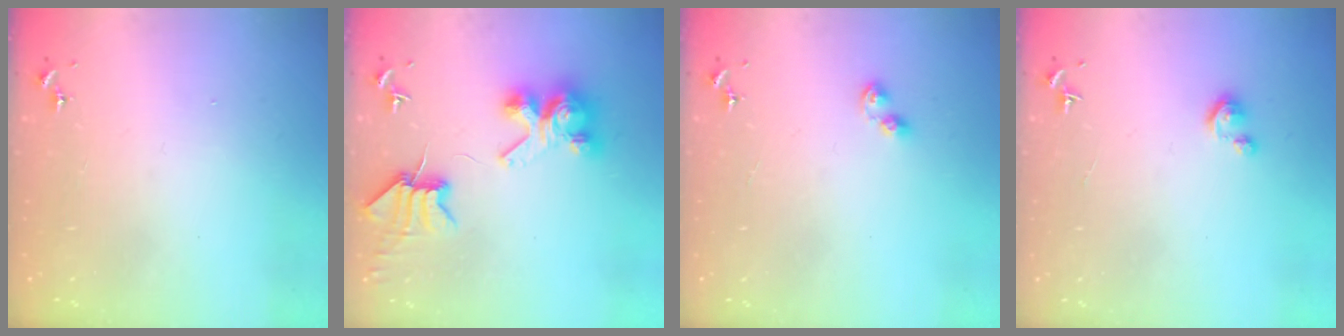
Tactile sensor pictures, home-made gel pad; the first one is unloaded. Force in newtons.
{"total": 9.1, "press": 9.1, "slide": 1.2}
{"total": 3.6, "press": 3.6, "slide": 0.6}
{"total": 2.8, "press": 2.8, "slide": 0.3}